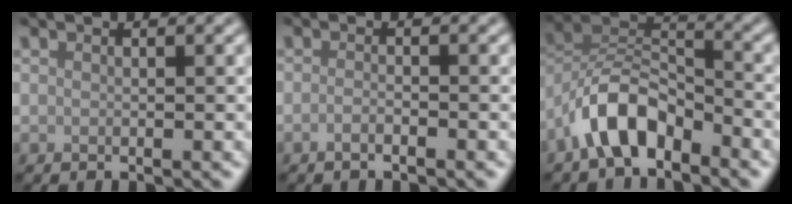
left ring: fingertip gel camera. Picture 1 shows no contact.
{"total": 1.0, "force": [-0.6, 0.2, 0.7], "torque": [-0.012, 0.000, -0.012]}
{"total": 6.0, "force": [-4.1, 2.6, 3.5], "torque": [-0.057, 0.014, -0.086]}